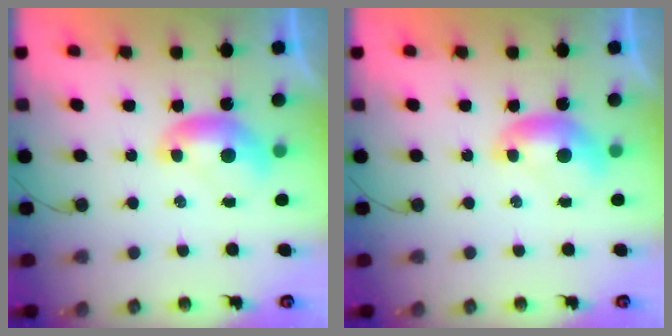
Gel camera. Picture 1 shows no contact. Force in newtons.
{"total": 0.0}